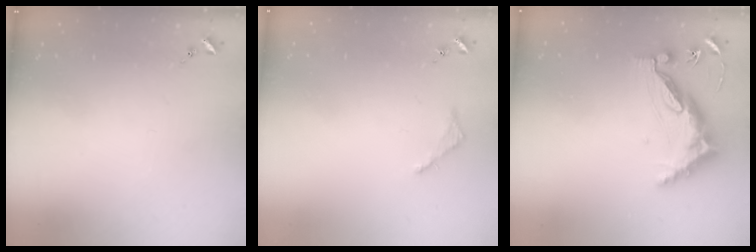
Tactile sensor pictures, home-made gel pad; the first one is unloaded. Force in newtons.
{"total": 2.8, "press": 2.7, "slide": 0.3}
{"total": 12.1, "press": 12.0, "slide": 1.2}